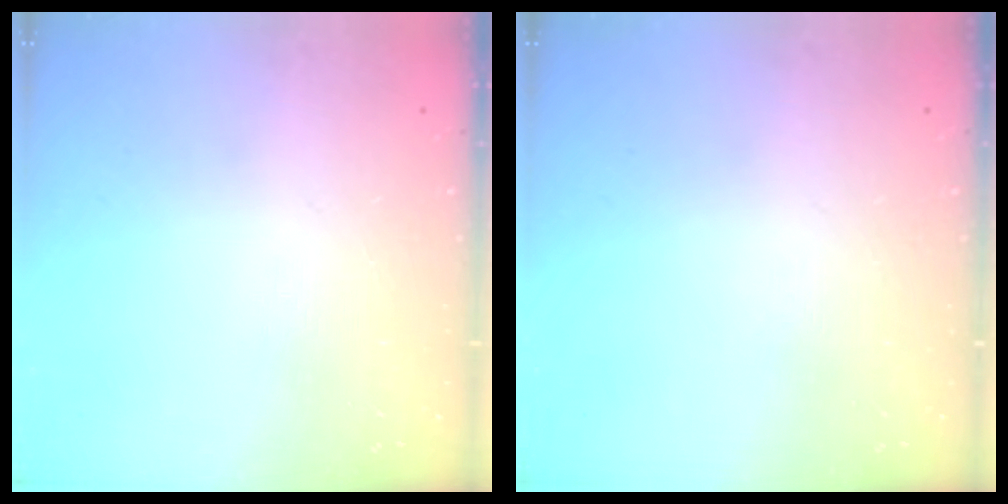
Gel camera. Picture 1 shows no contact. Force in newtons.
{"total": 0.0}